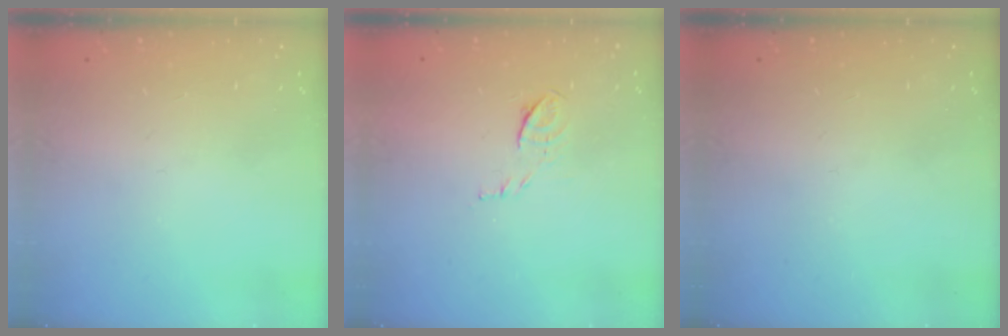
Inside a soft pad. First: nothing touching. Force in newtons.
{"total": 6.5, "press": 6.4, "slide": 1.1}
{"total": 0.0}